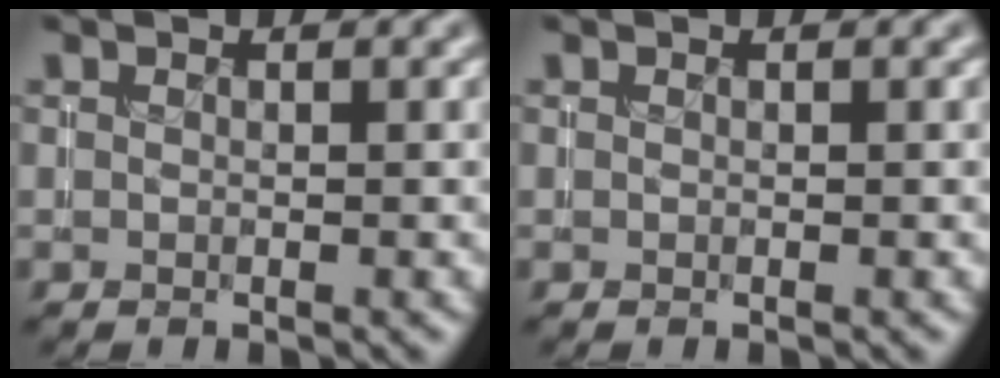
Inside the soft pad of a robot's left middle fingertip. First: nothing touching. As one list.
[{"total": 0.0}]